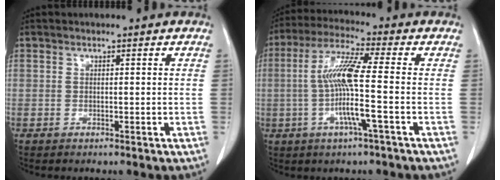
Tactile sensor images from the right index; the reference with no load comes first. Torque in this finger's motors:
{"motor_torque": [1.85, -0.29, 1.00, 0.16]}